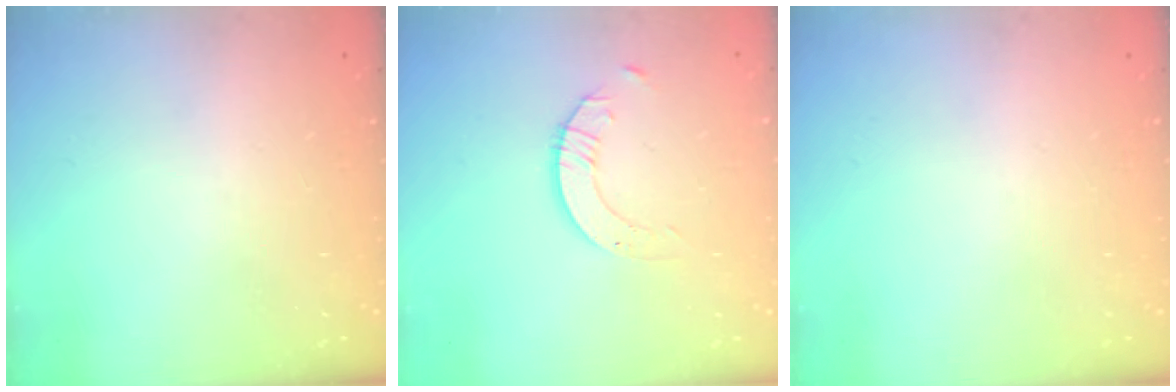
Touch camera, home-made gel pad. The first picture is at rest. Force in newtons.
{"total": 2.1, "press": 2.1, "slide": 0.2}
{"total": 0.0}